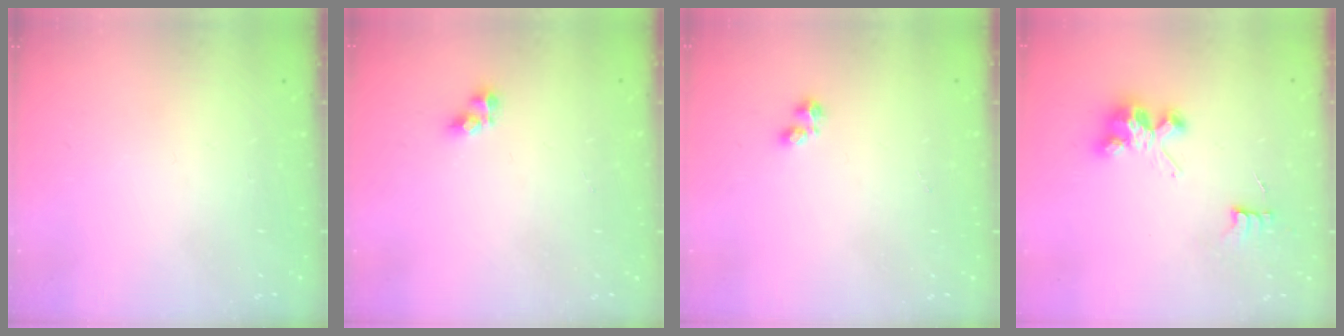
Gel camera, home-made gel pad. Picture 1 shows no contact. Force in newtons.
{"total": 5.5, "press": 5.5, "slide": 0.6}
{"total": 1.9, "press": 1.9, "slide": 0.2}
{"total": 7.9, "press": 7.9, "slide": 0.1}